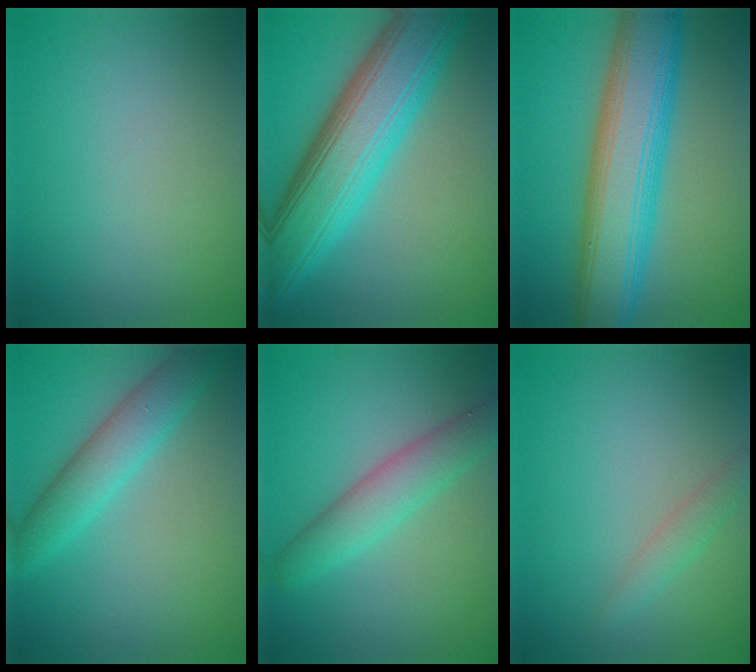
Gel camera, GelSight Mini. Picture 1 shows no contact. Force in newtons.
{"total": 11.1, "press": 11.1, "slide": 0.3}
{"total": 10.3, "press": 10.3, "slide": 0.1}
{"total": 4.4, "press": 4.3, "slide": 0.2}
{"total": 4.1, "press": 4.0, "slide": 0.4}
{"total": 1.5, "press": 1.5, "slide": 0.1}